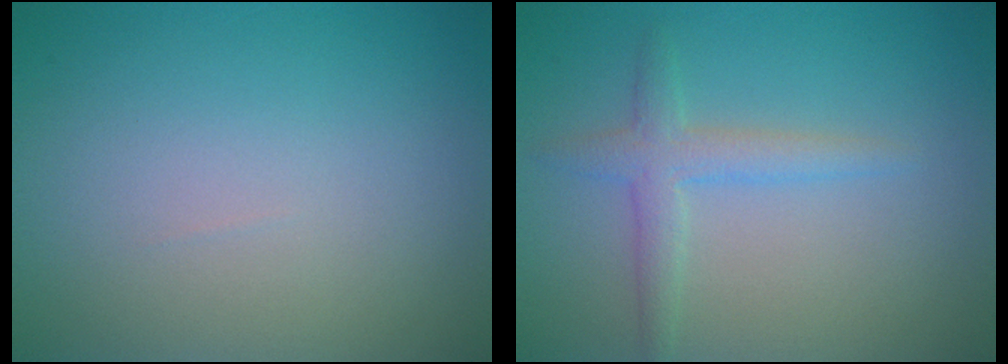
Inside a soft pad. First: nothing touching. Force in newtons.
{"total": 2.3, "press": 2.3, "slide": 0.1}